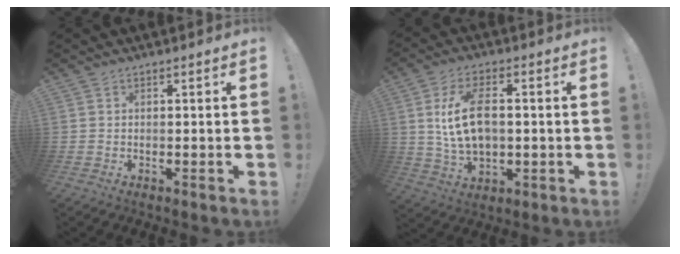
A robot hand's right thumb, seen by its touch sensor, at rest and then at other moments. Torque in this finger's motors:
{"motor_torque": [0.56, 0.60, 0.74, 0.72, 0.08]}